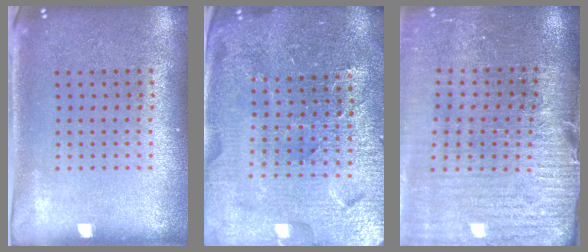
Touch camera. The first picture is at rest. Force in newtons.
{"total": 5.0, "press": 4.7, "slide": 1.8}
{"total": 4.0, "press": 3.6, "slide": 1.9}